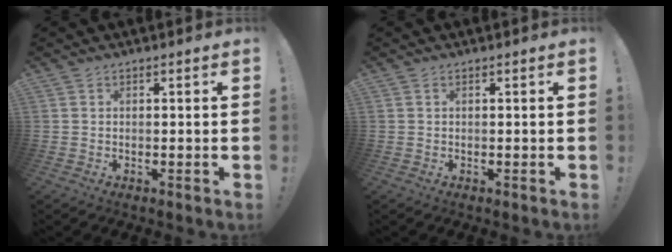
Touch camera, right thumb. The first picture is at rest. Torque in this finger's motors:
{"motor_torque": [0.00, -0.18, 0.01, -0.05, 0.07]}